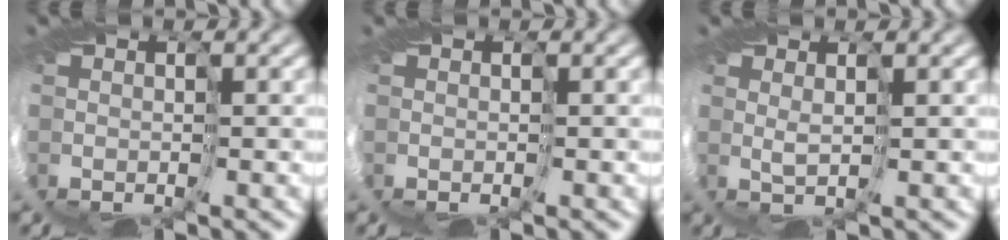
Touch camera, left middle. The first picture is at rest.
{"total": 0.0}
{"total": 1.1, "force": [0.7, -0.8, 0.0], "torque": [-0.015, 0.002, 0.013]}